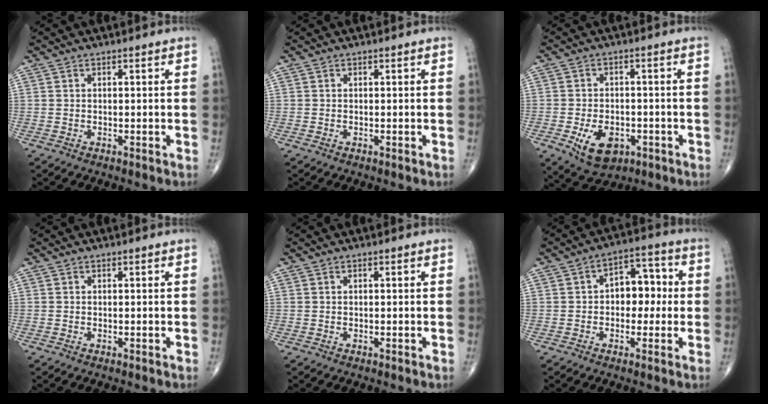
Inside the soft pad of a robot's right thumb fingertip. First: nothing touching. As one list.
[{"total": 0.0}, {"total": 8.6, "force": [-3.2, 5.5, 5.8], "torque": [-0.079, 0.007, -0.042]}, {"total": 0.0}, {"total": 0.0}, {"total": 8.4, "force": [0.1, 5.6, 6.2], "torque": [-0.051, 0.028, -0.008]}]